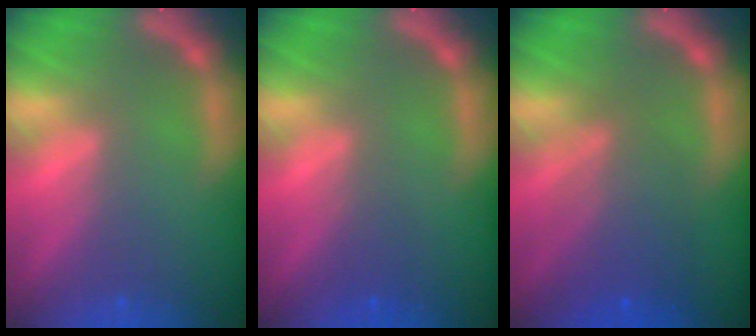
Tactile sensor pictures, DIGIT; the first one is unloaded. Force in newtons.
{"total": 1.4}
{"total": 5.5}